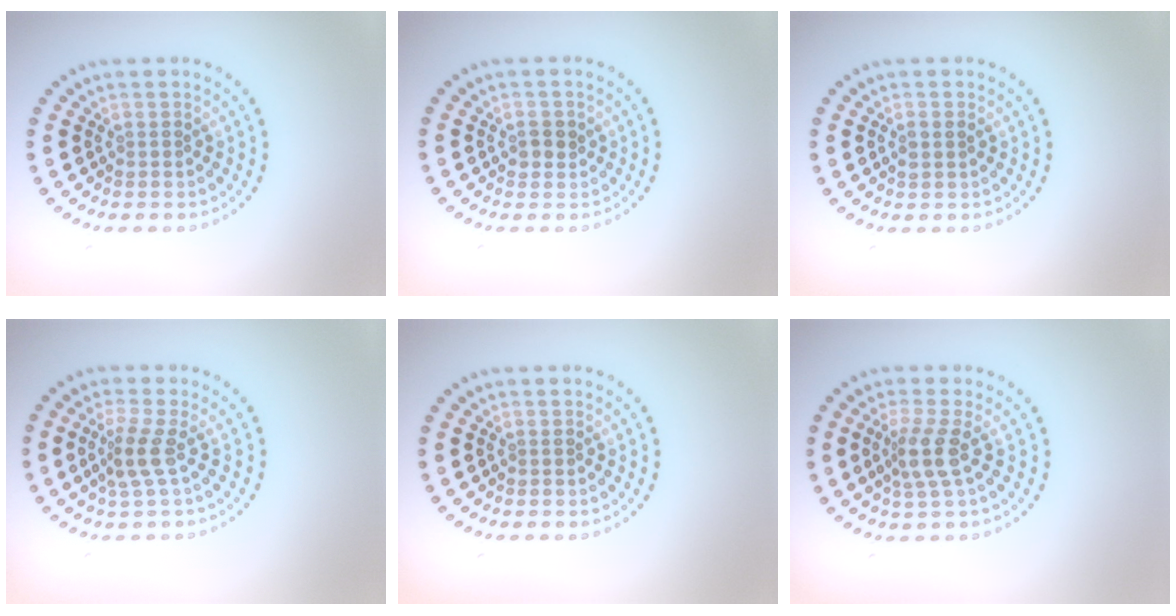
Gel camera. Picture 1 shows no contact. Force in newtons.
{"total": 1.4, "press": 1.3, "slide": 0.5}
{"total": 1.1, "press": 1.1, "slide": 0.3}
{"total": 2.2, "press": 1.7, "slide": 1.5}
{"total": 0.0}
{"total": 2.8, "press": 2.1, "slide": 1.8}